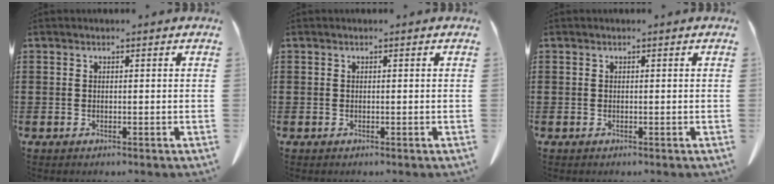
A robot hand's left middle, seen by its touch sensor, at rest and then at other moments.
{"total": 0.0}
{"total": 0.0}